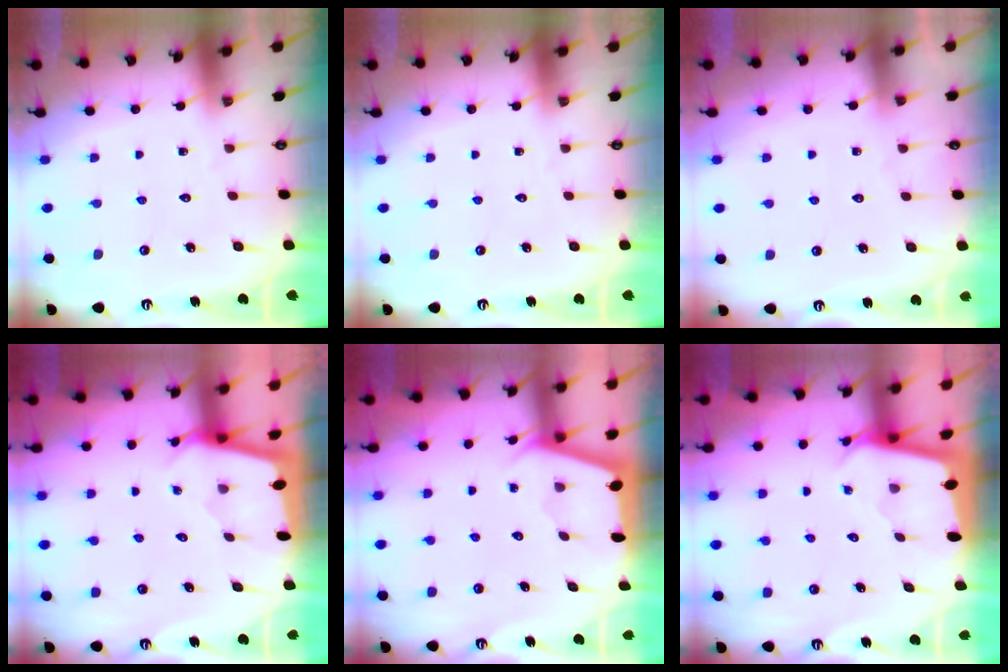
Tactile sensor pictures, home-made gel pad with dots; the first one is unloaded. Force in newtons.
{"total": 0.0}
{"total": 3.2, "press": 3.2, "slide": 0.5}
{"total": 1.8, "press": 1.8, "slide": 0.3}
{"total": 2.6, "press": 2.6, "slide": 0.1}
{"total": 2.5, "press": 2.5, "slide": 0.1}